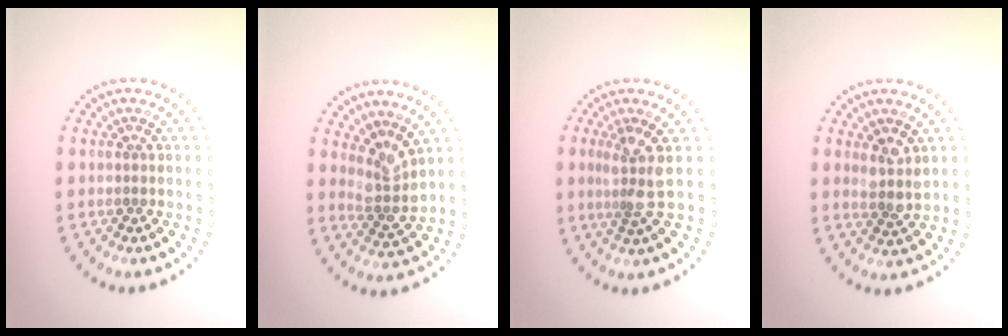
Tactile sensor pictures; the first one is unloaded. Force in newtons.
{"total": 2.7, "press": 2.0, "slide": 1.8}
{"total": 2.7, "press": 1.9, "slide": 1.9}
{"total": 2.3, "press": 2.0, "slide": 1.1}